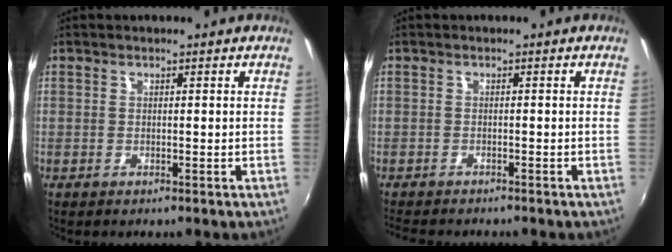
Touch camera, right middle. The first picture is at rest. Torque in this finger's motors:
{"motor_torque": [0.55, -0.61, 0.06, 0.04]}